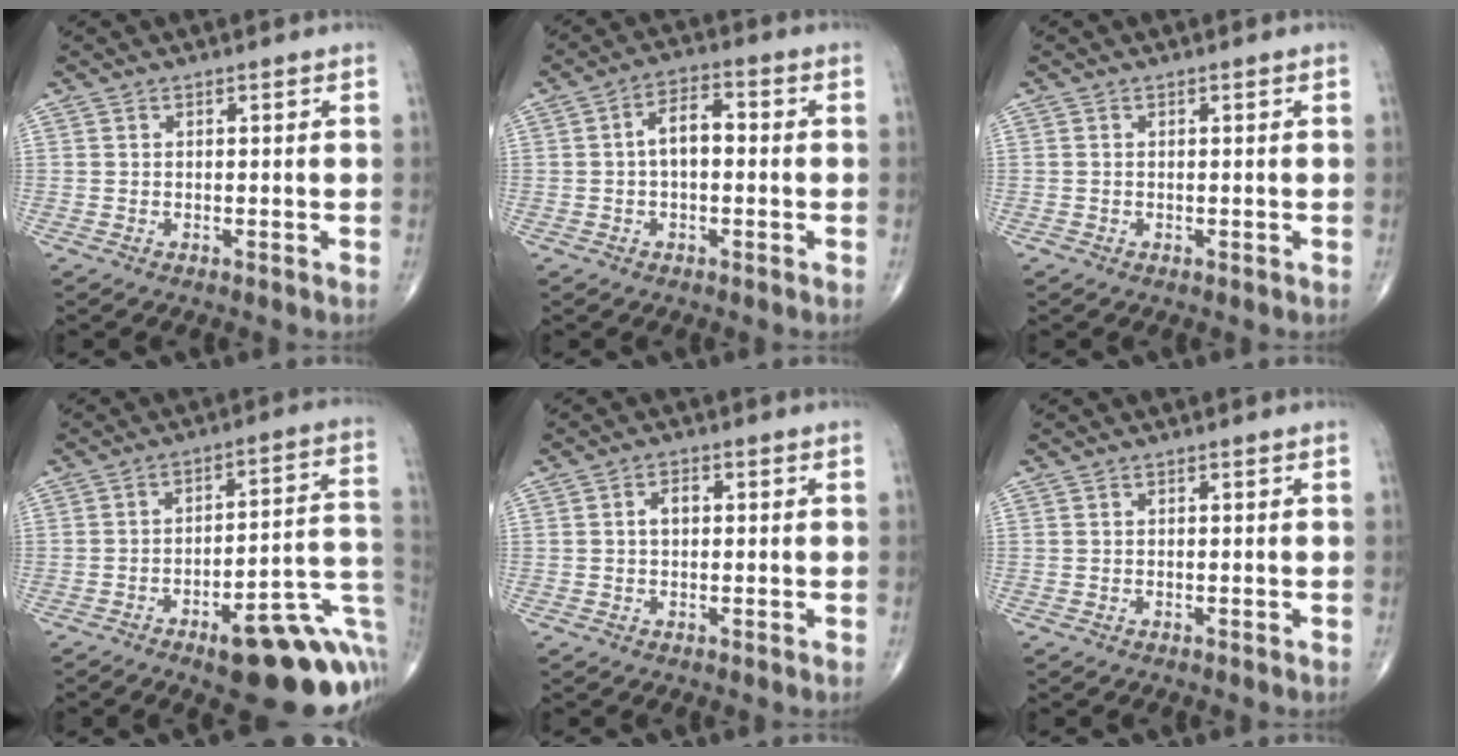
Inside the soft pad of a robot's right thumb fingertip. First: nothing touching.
{"total": 5.9, "force": [-0.2, 3.2, 5.0], "torque": [-0.079, 0.025, -0.013]}
{"total": 0.0}
{"total": 22.1, "force": [-8.4, 7.3, 19.1], "torque": [-0.166, 0.055, -0.098]}
{"total": 2.6, "force": [0.2, 1.7, 1.9], "torque": [-0.031, 0.009, 0.001]}
{"total": 0.0}